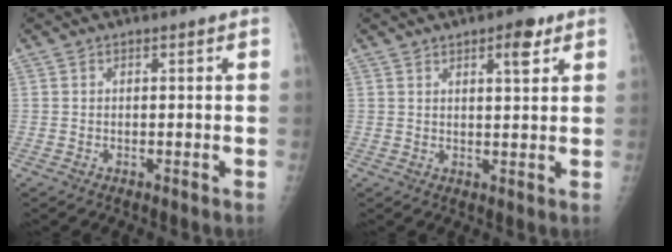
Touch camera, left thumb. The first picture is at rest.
{"total": 4.6, "force": [2.7, 1.5, 3.4], "torque": [-0.039, -0.014, 0.038]}